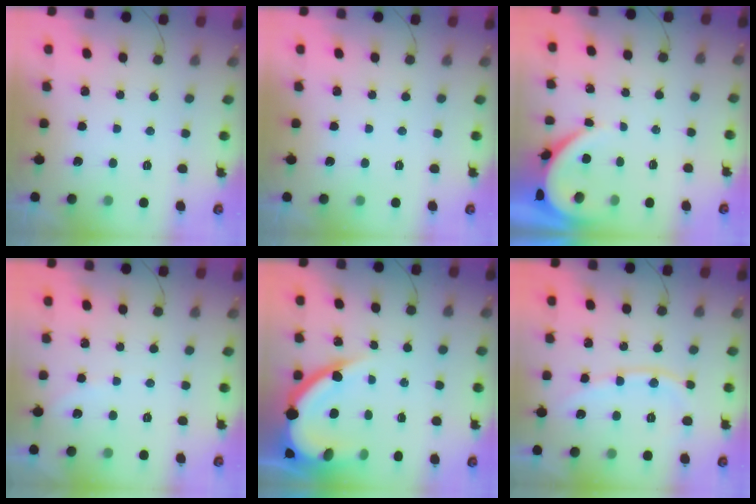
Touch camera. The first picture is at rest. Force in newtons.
{"total": 0.0}
{"total": 3.5, "press": 3.5, "slide": 0.4}
{"total": 2.4, "press": 2.4, "slide": 0.4}
{"total": 15.6, "press": 15.5, "slide": 1.5}
{"total": 10.8, "press": 10.7, "slide": 1.3}